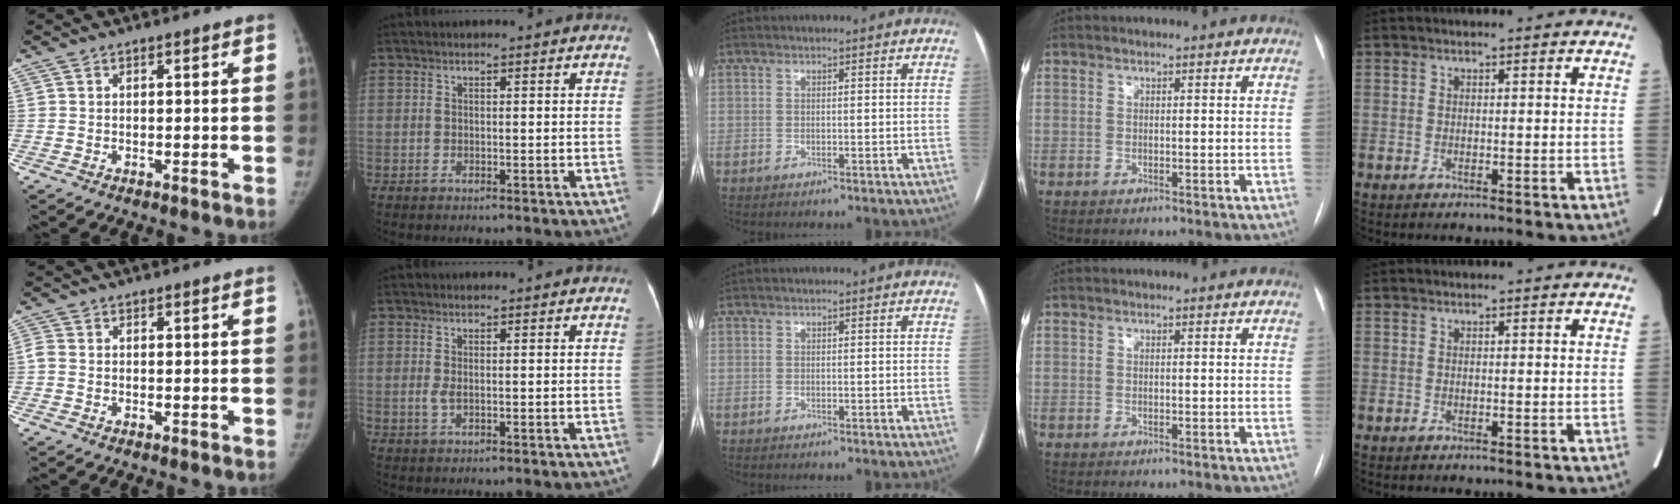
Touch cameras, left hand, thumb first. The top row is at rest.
{"thumb": {"total": 1.5, "force": [-0.4, 1.1, 1.0], "torque": [-0.023, -0.002, -0.015]}, "index": {"total": 1.3, "force": [0.1, 0.4, 1.2], "torque": [-0.031, -0.003, 0.007]}}